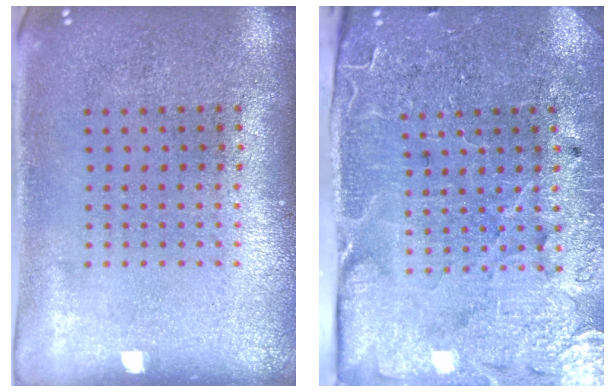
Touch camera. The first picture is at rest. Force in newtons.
{"total": 3.4, "press": 3.4, "slide": 0.6}